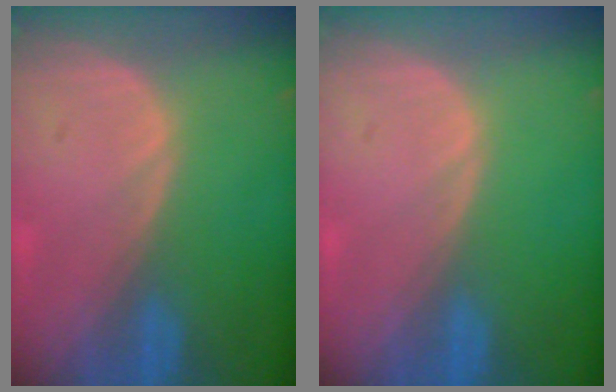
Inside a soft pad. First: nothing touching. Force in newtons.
{"total": 0.0}